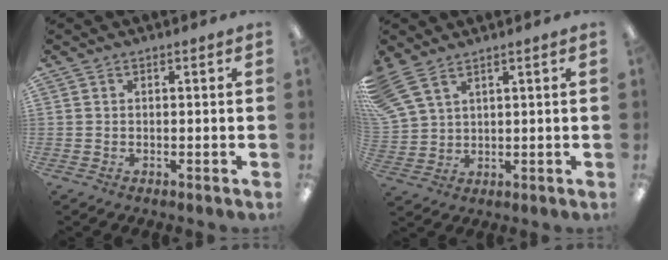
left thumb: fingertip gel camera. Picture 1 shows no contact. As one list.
[{"total": 7.3, "force": [5.5, 3.2, 3.6], "torque": [-0.091, -0.016, 0.107]}]